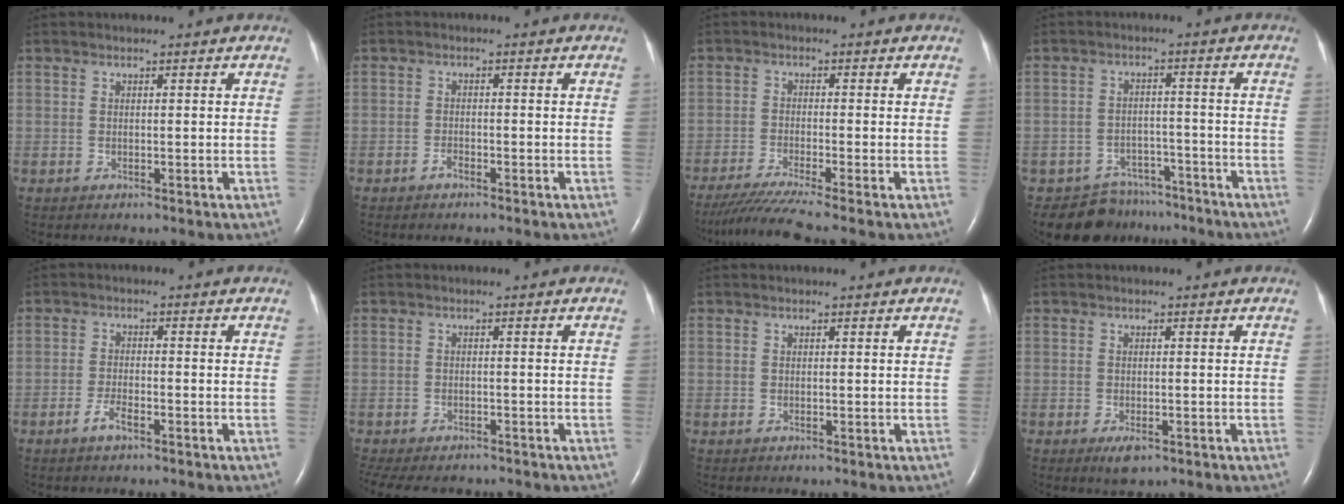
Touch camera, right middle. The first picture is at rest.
{"total": 1.2, "force": [-0.9, 0.4, 0.6], "torque": [-0.012, 0.001, -0.016]}
{"total": 7.4, "force": [-6.1, -1.8, 3.8], "torque": [-0.063, -0.031, -0.105]}
{"total": 7.9, "force": [-6.9, 3.9, -0.5], "torque": [0.015, 0.019, -0.099]}
{"total": 2.7, "force": [-1.8, 0.6, 2.0], "torque": [-0.042, 0.001, -0.036]}
{"total": 11.5, "force": [-9.4, 4.5, 4.7], "torque": [-0.108, -0.011, -0.123]}
{"total": 0.0}
{"total": 2.2, "force": [-1.2, 0.9, 1.7], "torque": [-0.032, -0.003, -0.015]}